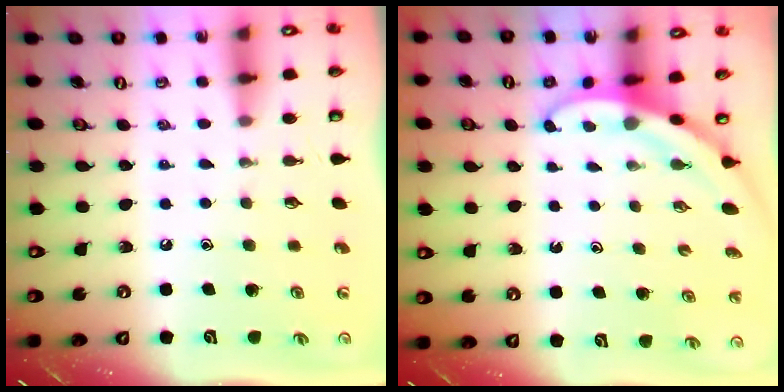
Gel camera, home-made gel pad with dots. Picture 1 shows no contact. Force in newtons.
{"total": 3.2, "press": 3.2, "slide": 0.2}